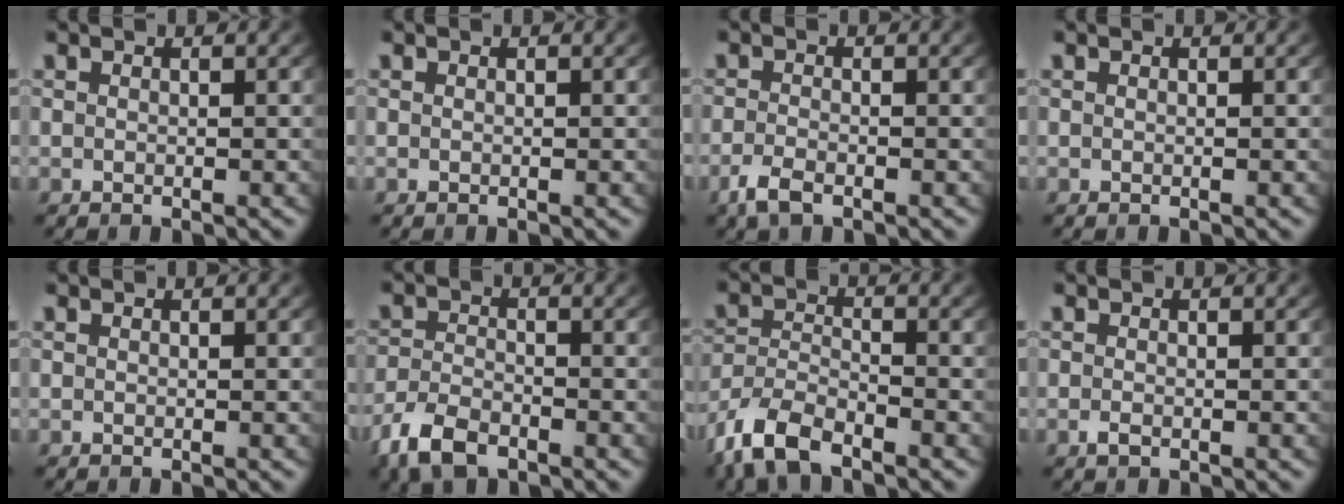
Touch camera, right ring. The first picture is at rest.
{"total": 0.0}
{"total": 2.2, "force": [-1.7, 0.7, 1.2], "torque": [-0.034, -0.011, -0.028]}
{"total": 0.0}
{"total": 0.7, "force": [-0.1, -0.6, -0.3], "torque": [0.006, -0.012, 0.008]}
{"total": 4.2, "force": [-3.1, 2.0, 2.0], "torque": [-0.041, -0.012, -0.051]}
{"total": 6.1, "force": [-4.1, 3.6, 2.9], "torque": [-0.077, -0.024, -0.066]}
{"total": 0.8, "force": [-0.6, 0.3, 0.5], "torque": [-0.016, -0.008, -0.007]}